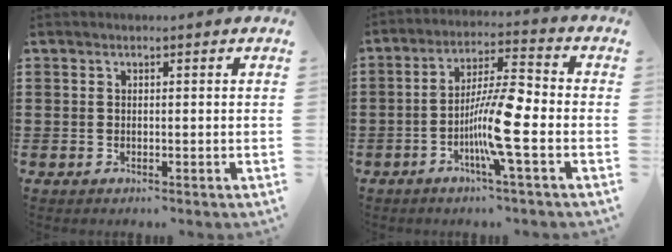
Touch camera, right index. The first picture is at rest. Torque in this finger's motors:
{"motor_torque": [2.14, 0.00, 0.32, 0.21]}